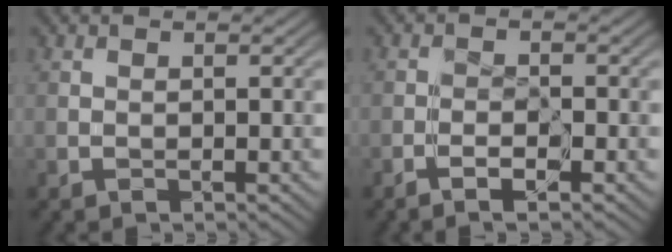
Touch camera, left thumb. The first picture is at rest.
{"total": 1.5, "force": [-1.3, -0.2, 0.9], "torque": [-0.021, 0.002, -0.025]}